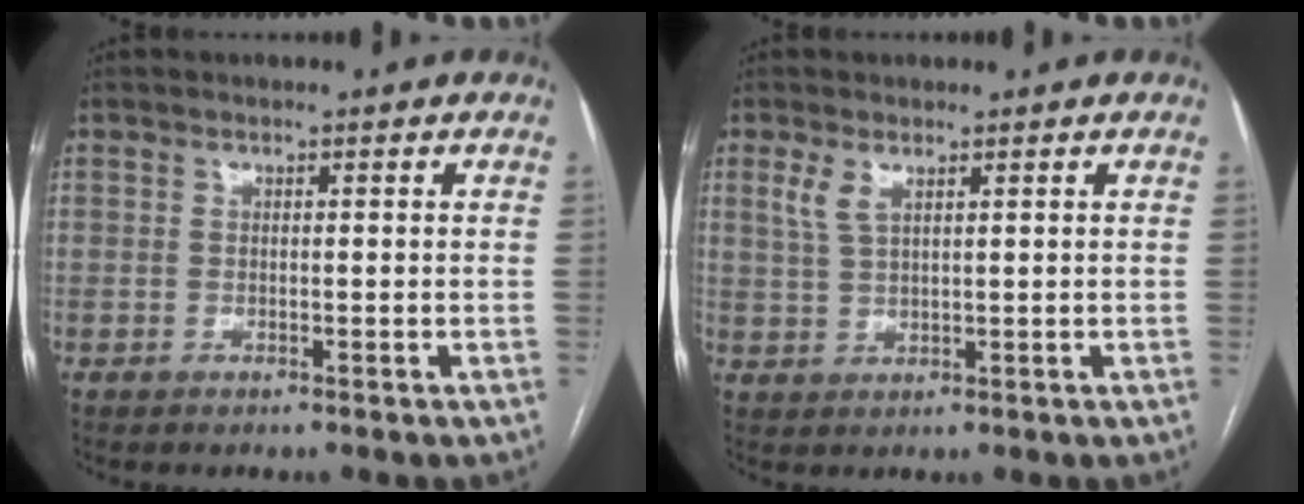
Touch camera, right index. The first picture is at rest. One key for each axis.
{"total": 3.1, "fx": 1.7, "fy": 1.1, "fz": 2.3, "tx": -0.059, "ty": 0.008, "tz": 0.044}